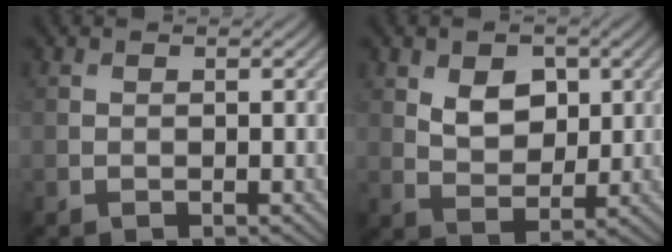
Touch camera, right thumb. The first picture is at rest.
{"total": 4.9, "force": [1.9, 3.3, 3.1], "torque": [-0.061, -0.005, 0.028]}